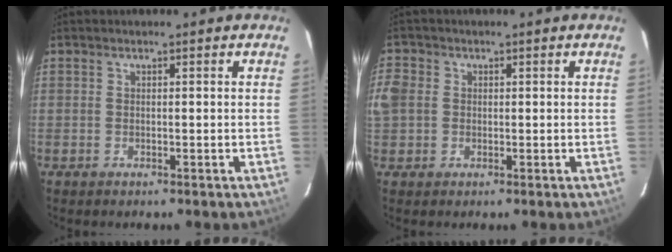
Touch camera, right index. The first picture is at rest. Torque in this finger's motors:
{"motor_torque": [0.39, -0.18, 0.13, 0.02]}